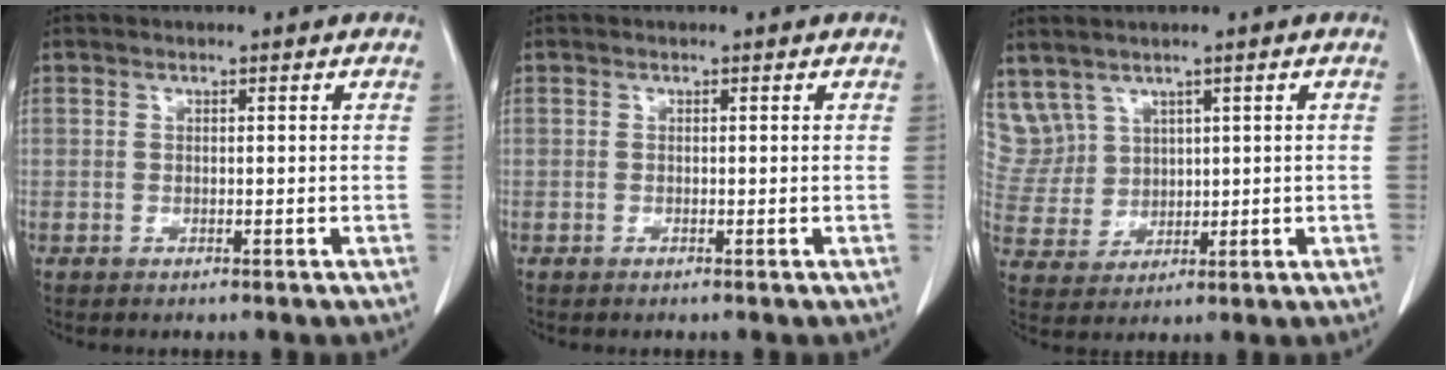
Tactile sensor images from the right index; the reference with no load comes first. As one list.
[{"total": 0.0}, {"total": 9.6, "force": [5.0, 8.1, 1.4], "torque": [-0.058, 0.046, 0.129]}]